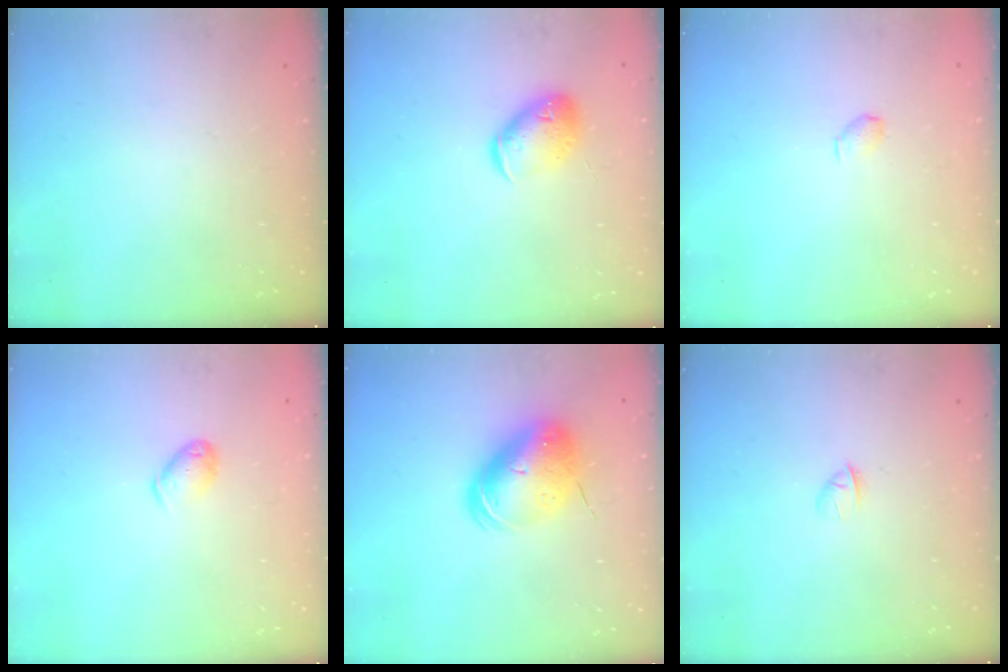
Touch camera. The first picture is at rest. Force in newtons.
{"total": 10.9, "press": 10.7, "slide": 1.7}
{"total": 2.9, "press": 2.9, "slide": 0.5}
{"total": 5.3, "press": 5.2, "slide": 0.8}
{"total": 13.0, "press": 12.7, "slide": 2.4}
{"total": 1.7, "press": 1.6, "slide": 0.5}